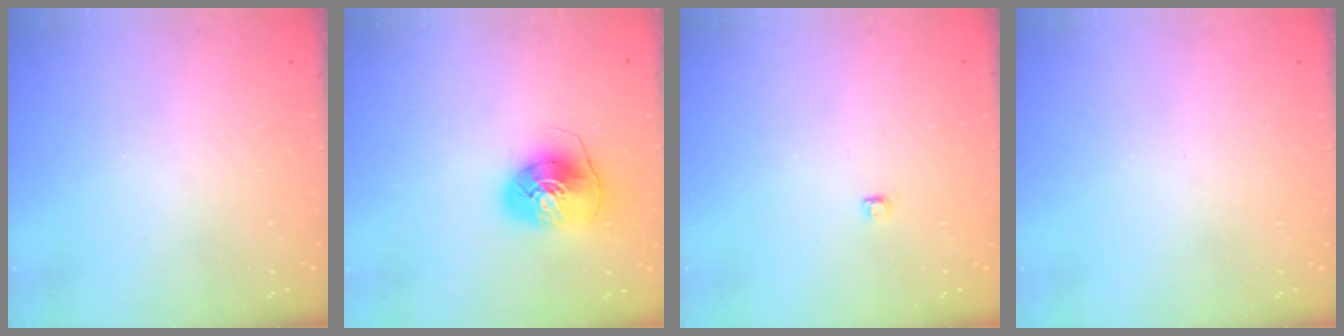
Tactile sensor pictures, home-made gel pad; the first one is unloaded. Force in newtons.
{"total": 8.1, "press": 8.0, "slide": 1.2}
{"total": 2.8, "press": 2.7, "slide": 0.3}
{"total": 0.0}